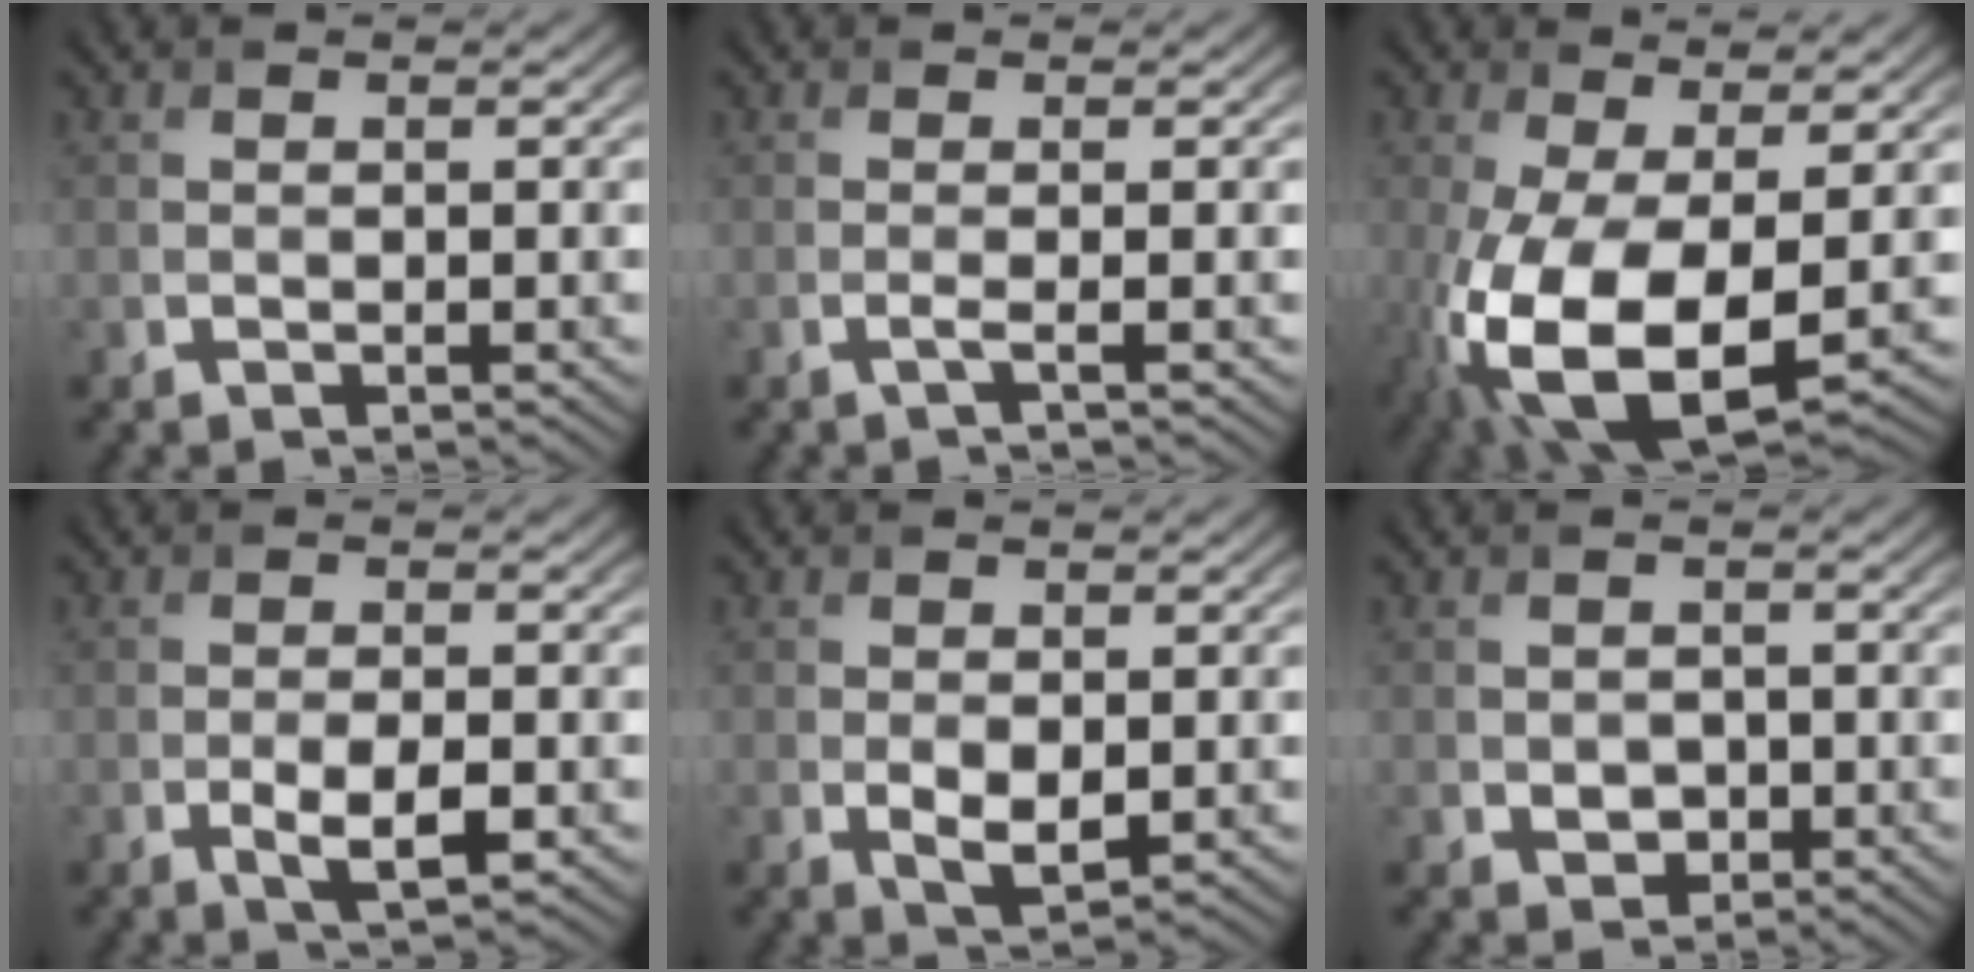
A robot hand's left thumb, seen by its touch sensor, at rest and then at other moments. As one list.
[{"total": 1.3, "force": [-0.4, 0.1, 1.3], "torque": [-0.023, 0.000, -0.013]}, {"total": 12.6, "force": [-2.8, 6.4, 10.5], "torque": [-0.255, -0.041, -0.038]}, {"total": 3.7, "force": [-1.3, 1.4, 3.2], "torque": [-0.065, -0.010, -0.020]}, {"total": 2.9, "force": [-0.3, 1.7, 2.4], "torque": [-0.047, -0.010, 0.001]}, {"total": 1.8, "force": [-0.5, 1.5, 0.8], "torque": [-0.018, -0.009, -0.008]}]